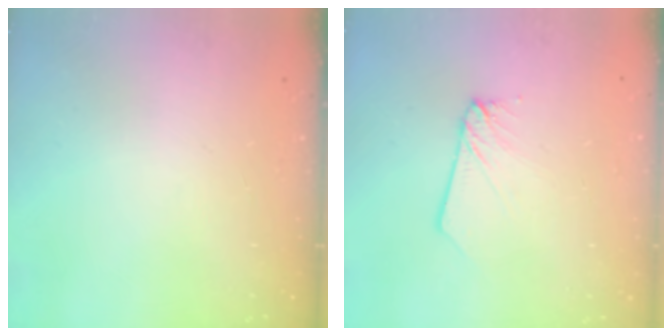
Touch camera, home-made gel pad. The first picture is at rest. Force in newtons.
{"total": 2.2, "press": 2.2, "slide": 0.2}